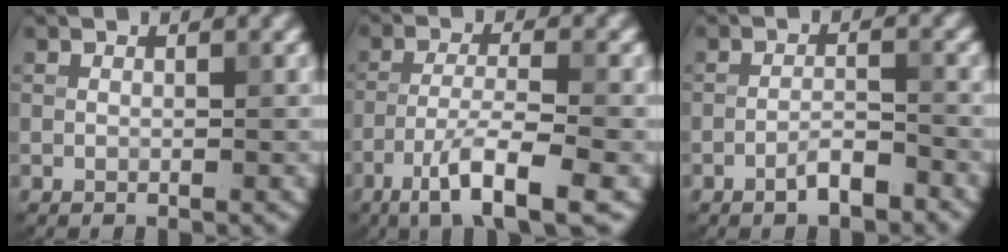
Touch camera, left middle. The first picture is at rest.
{"total": 6.6, "force": [-3.7, 1.3, 5.3], "torque": [-0.089, 0.001, -0.069]}
{"total": 2.4, "force": [-1.6, 0.6, 1.6], "torque": [-0.026, 0.006, -0.030]}